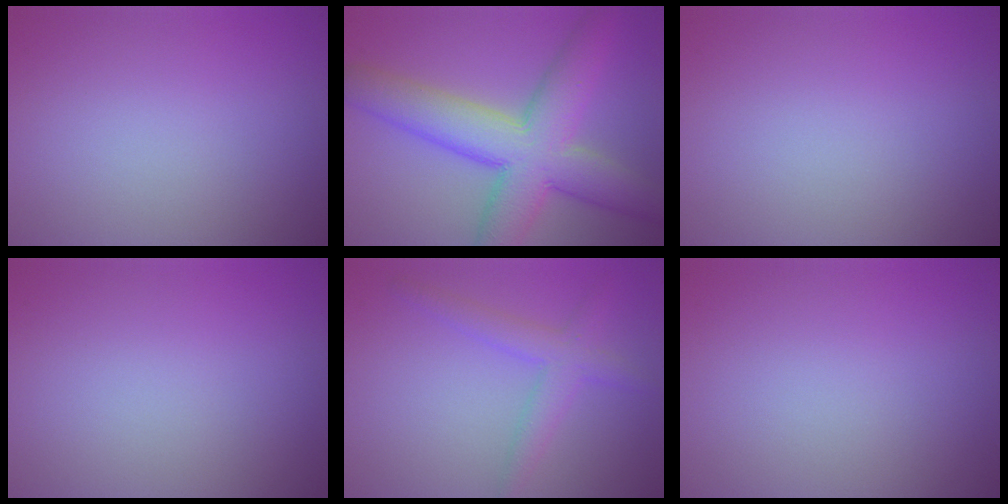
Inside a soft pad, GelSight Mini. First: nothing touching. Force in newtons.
{"total": 9.4, "press": 9.4, "slide": 0.5}
{"total": 0.0}
{"total": 0.0}
{"total": 2.8, "press": 2.8, "slide": 0.1}
{"total": 0.0}